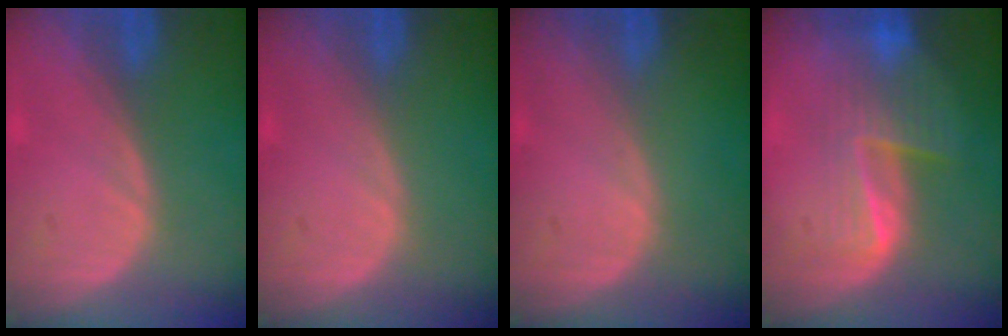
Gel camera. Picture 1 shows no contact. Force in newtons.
{"total": 0.0}
{"total": 0.0}
{"total": 6.8, "press": 6.4, "slide": 2.3}